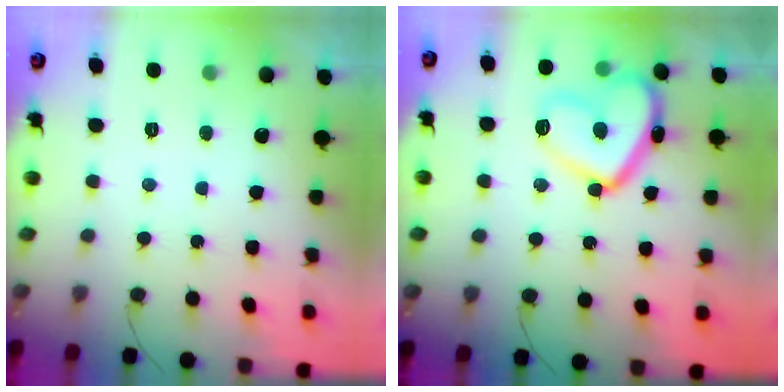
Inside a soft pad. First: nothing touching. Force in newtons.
{"total": 15.4, "press": 15.3, "slide": 1.4}